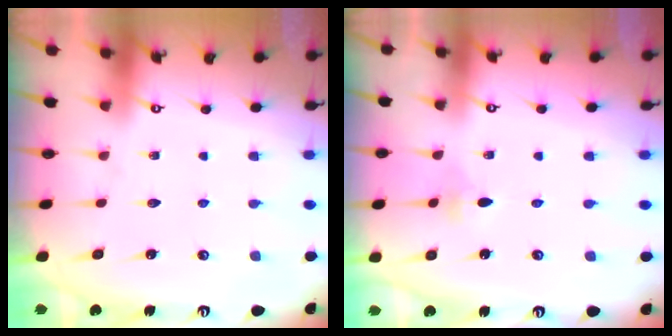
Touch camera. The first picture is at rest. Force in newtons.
{"total": 2.4, "press": 2.3, "slide": 0.7}